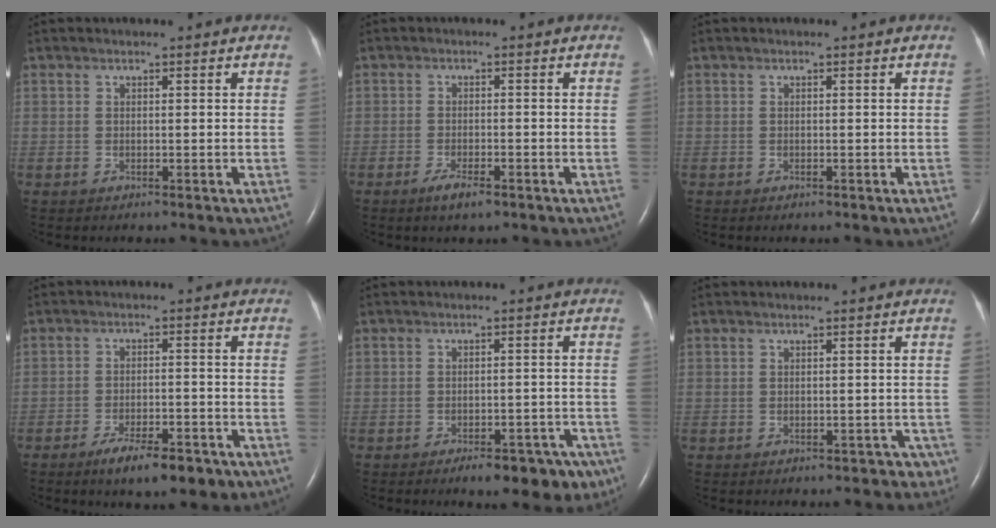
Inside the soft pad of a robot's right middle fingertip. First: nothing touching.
{"total": 2.9, "force": [-1.9, 0.6, 2.1], "torque": [-0.043, -0.003, -0.033]}
{"total": 0.0}
{"total": 7.6, "force": [-5.2, 2.1, 5.1], "torque": [-0.080, -0.005, -0.078]}
{"total": 7.9, "force": [-5.6, 3.3, 4.5], "torque": [-0.033, 0.014, -0.071]}
{"total": 3.3, "force": [-2.2, 2.1, 1.4], "torque": [0.004, 0.007, -0.021]}